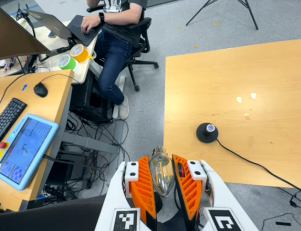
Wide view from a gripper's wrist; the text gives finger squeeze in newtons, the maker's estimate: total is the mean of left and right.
{"total": 15.1, "left": 15.4, "right": 14.9}